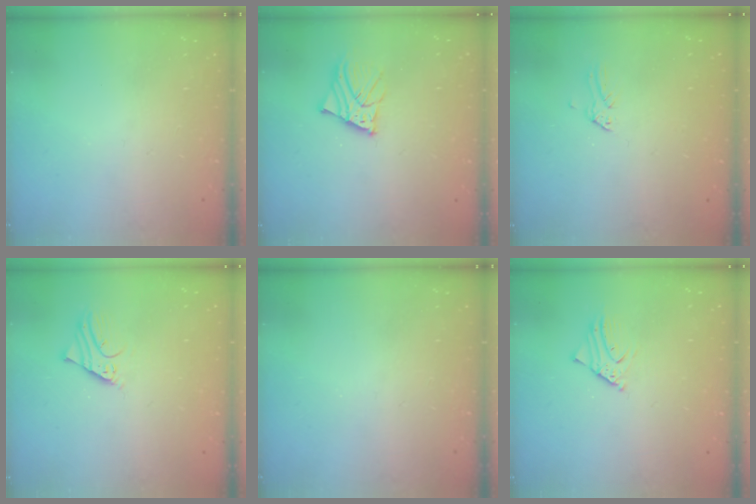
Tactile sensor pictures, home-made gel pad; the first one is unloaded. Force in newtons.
{"total": 6.4, "press": 6.4, "slide": 0.8}
{"total": 0.0}
{"total": 2.6, "press": 2.6, "slide": 0.1}
{"total": 0.0}
{"total": 2.8, "press": 2.8, "slide": 0.2}